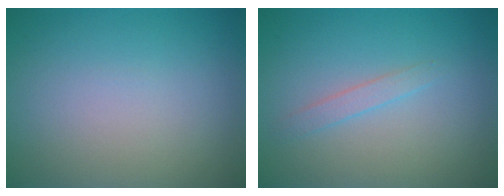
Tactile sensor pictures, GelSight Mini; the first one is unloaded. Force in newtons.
{"total": 1.2, "press": 1.2, "slide": 0.1}